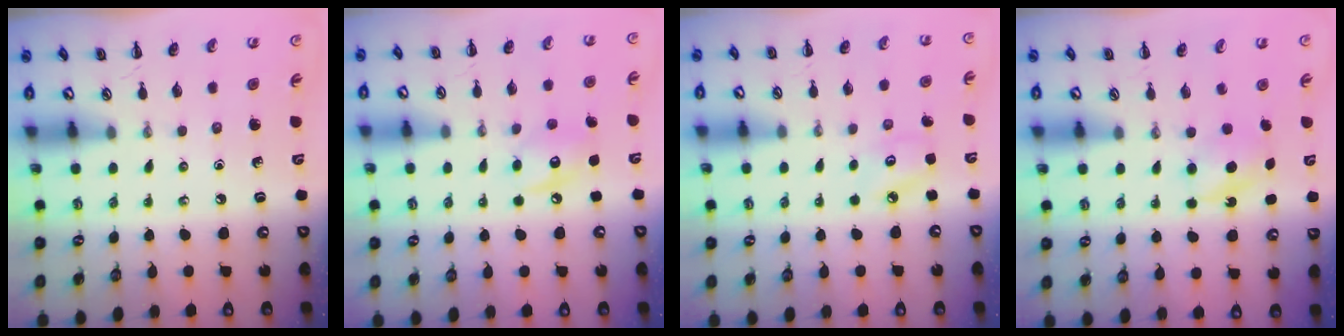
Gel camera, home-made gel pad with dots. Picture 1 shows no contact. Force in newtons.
{"total": 8.6, "press": 8.5, "slide": 0.6}
{"total": 4.8, "press": 4.6, "slide": 1.4}
{"total": 5.0, "press": 4.8, "slide": 1.4}